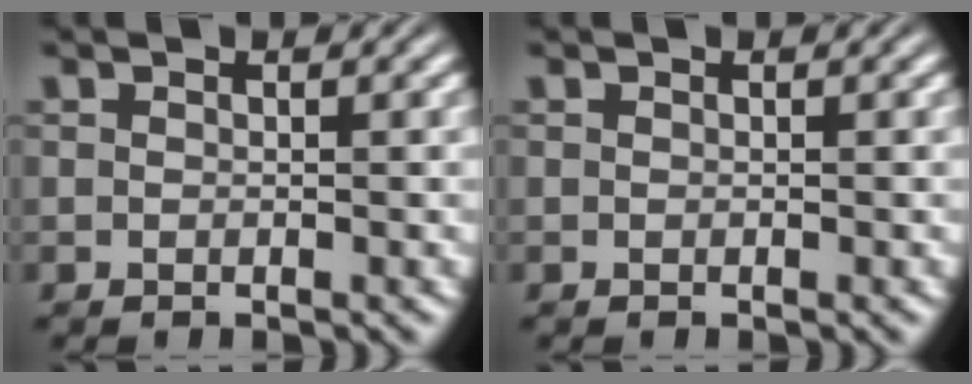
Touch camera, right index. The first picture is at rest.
{"total": 0.0}